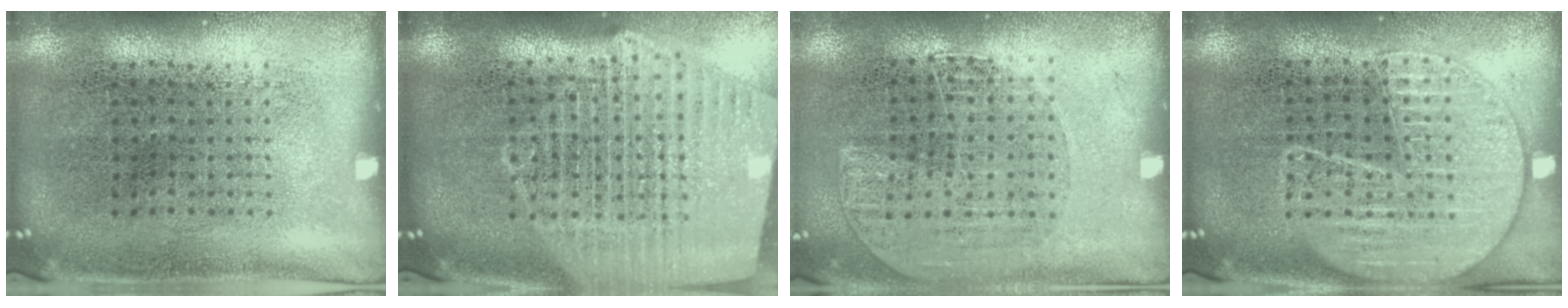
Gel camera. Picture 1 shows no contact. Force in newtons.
{"total": 2.3, "press": 2.0, "slide": 1.1}
{"total": 1.2, "press": 1.1, "slide": 0.5}
{"total": 1.6, "press": 1.6, "slide": 0.1}